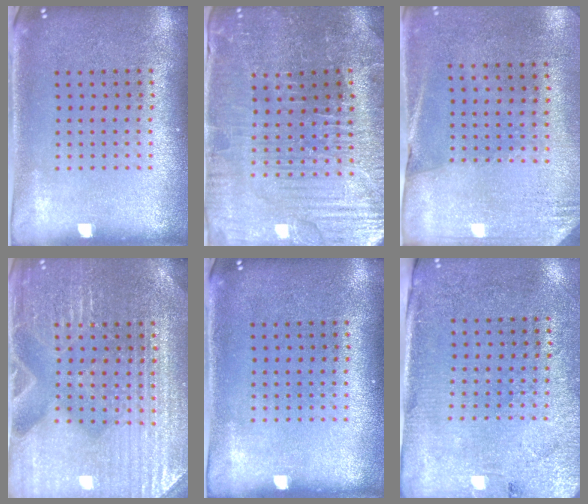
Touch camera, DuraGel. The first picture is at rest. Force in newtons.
{"total": 3.7, "press": 3.7, "slide": 0.5}
{"total": 2.7, "press": 2.4, "slide": 1.3}
{"total": 4.2, "press": 4.0, "slide": 1.3}
{"total": 0.0}
{"total": 2.8, "press": 2.4, "slide": 1.3}